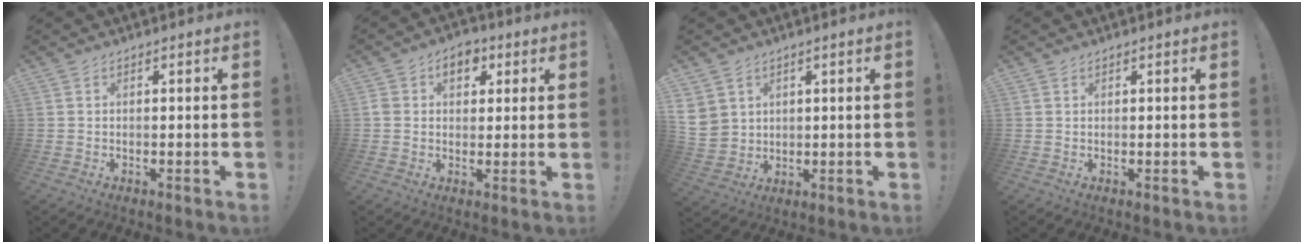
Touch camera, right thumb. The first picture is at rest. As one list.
[{"total": 6.0, "force": [2.2, 4.5, 3.3], "torque": [-0.048, 0.003, 0.038]}, {"total": 5.7, "force": [2.6, 4.8, 1.4], "torque": [-0.039, -0.013, 0.057]}, {"total": 0.0}]